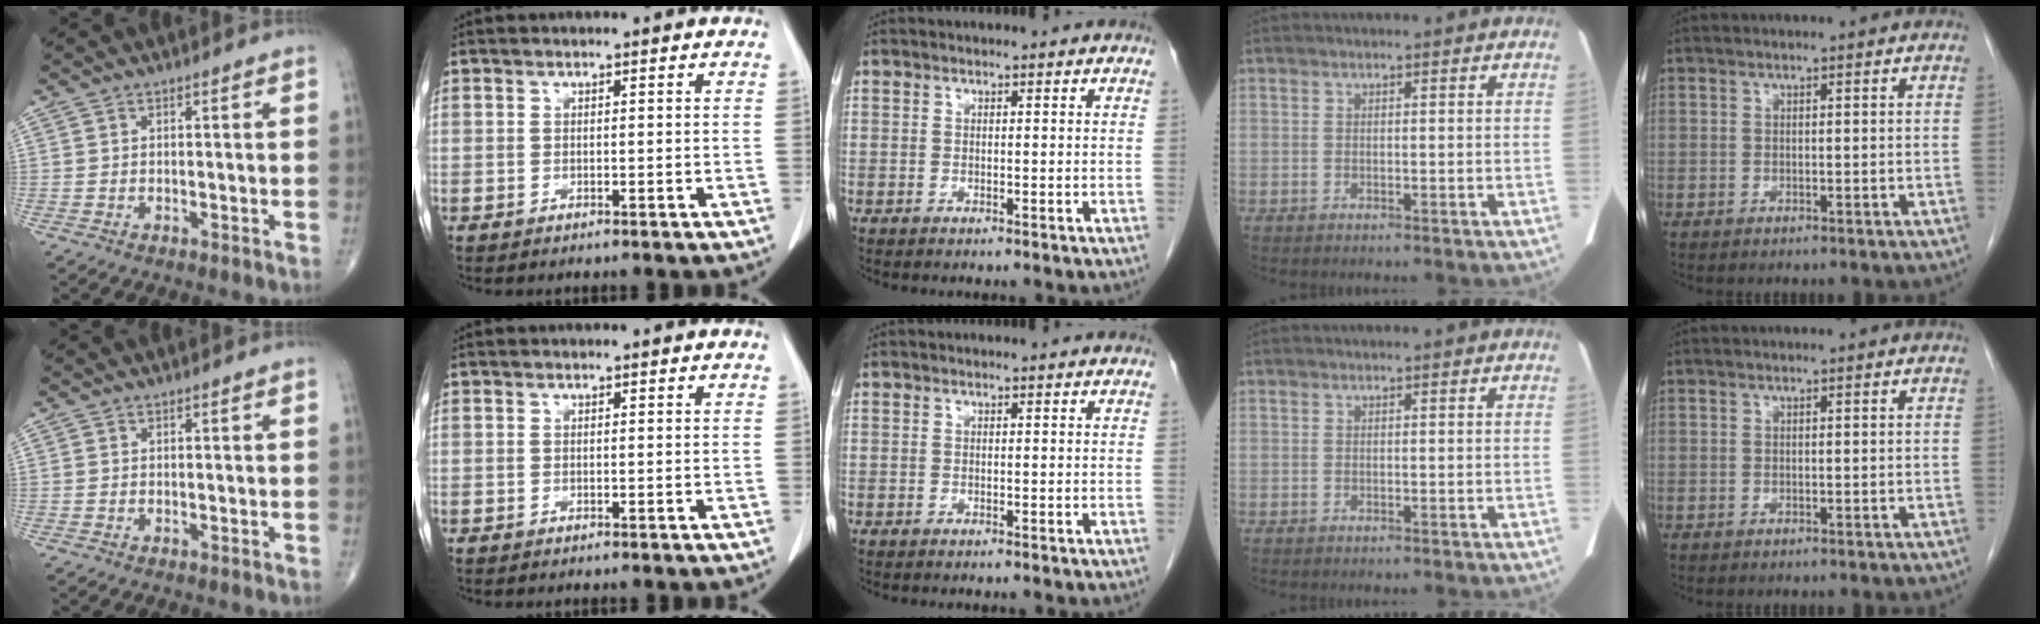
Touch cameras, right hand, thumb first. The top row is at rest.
{}